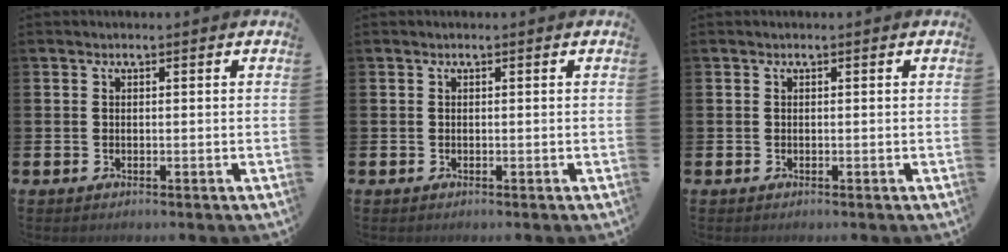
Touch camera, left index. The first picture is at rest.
{"total": 0.0}
{"total": 0.0}